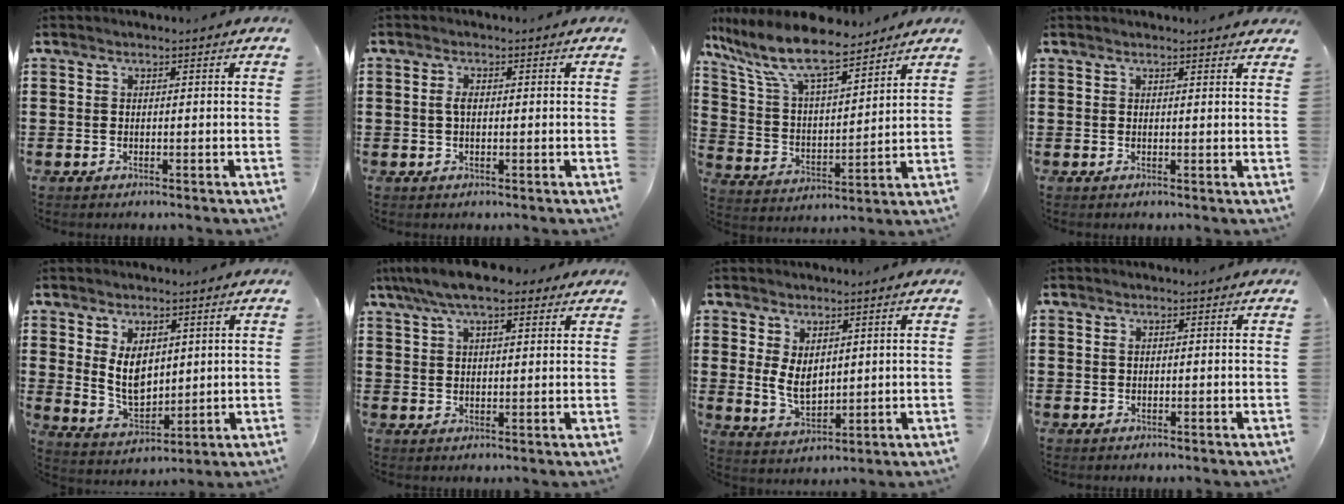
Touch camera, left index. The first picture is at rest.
{"total": 1.9, "force": [0.2, 0.8, 1.7], "torque": [-0.043, -0.001, 0.000]}
{"total": 10.8, "force": [8.7, 2.1, 6.0], "torque": [-0.151, -0.041, 0.151]}
{"total": 1.2, "force": [1.1, 0.0, 0.4], "torque": [-0.010, -0.001, 0.022]}
{"total": 6.6, "force": [2.4, 4.4, 4.3], "torque": [-0.076, -0.001, 0.044]}
{"total": 7.1, "force": [5.3, 2.0, 4.2], "torque": [-0.095, -0.002, 0.098]}
{"total": 5.0, "force": [1.4, 3.0, 3.8], "torque": [-0.078, -0.001, 0.023]}
{"total": 0.7, "force": [0.2, 0.6, 0.4], "torque": [-0.010, 0.003, 0.004]}